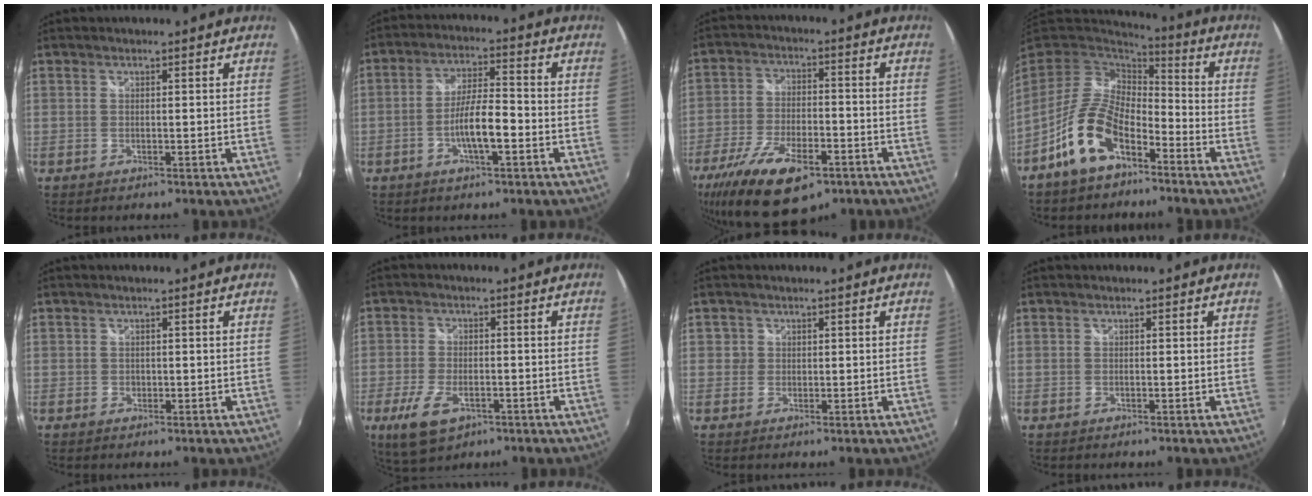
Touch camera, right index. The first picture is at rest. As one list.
[{"total": 7.4, "force": [-2.8, 1.5, 6.7], "torque": [-0.128, 0.002, -0.048]}, {"total": 18.2, "force": [-11.1, 7.3, 12.4], "torque": [-0.258, -0.045, -0.185]}, {"total": 13.3, "force": [-7.3, 6.7, 8.9], "torque": [-0.185, 0.005, -0.133]}, {"total": 0.6, "force": [-0.2, 0.6, 0.2], "torque": [0.000, -0.002, -0.003]}, {"total": 8.9, "force": [-4.2, 4.5, 6.4], "torque": [-0.150, -0.017, -0.072]}, {"total": 1.5, "force": [0.1, 1.5, 0.1], "torque": [0.000, 0.001, -0.002]}, {"total": 0.0}]